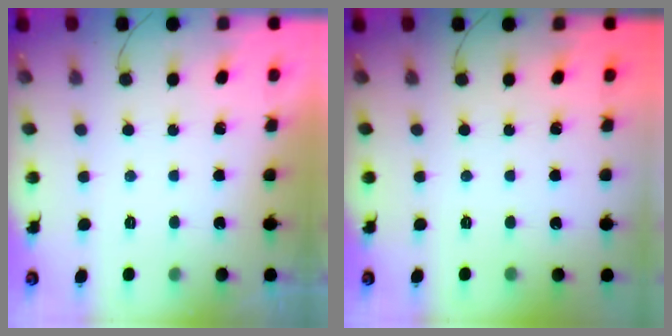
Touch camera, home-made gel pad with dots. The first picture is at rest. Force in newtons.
{"total": 0.0}